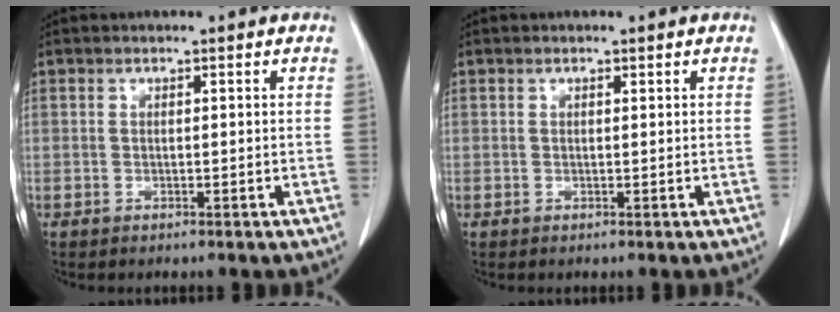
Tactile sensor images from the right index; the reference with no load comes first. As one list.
[{"total": 0.5, "force": [0.3, 0.3, 0.4], "torque": [-0.010, 0.000, 0.005]}]